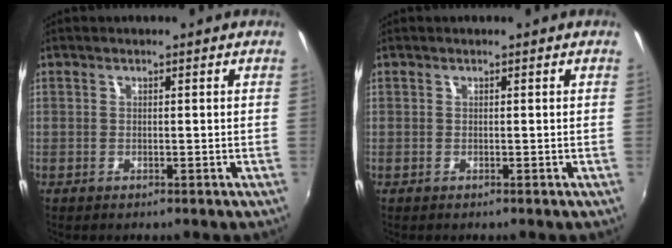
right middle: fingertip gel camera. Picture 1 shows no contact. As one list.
[{"total": 0.0}]